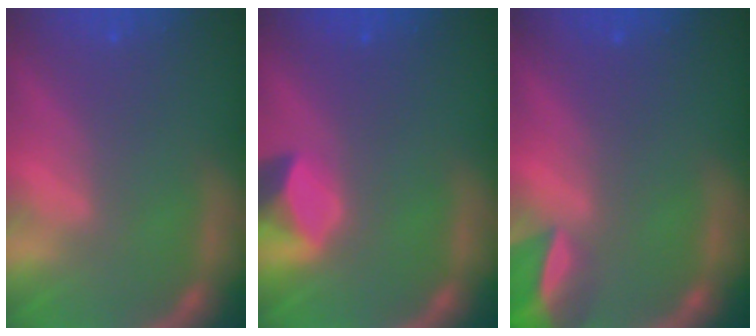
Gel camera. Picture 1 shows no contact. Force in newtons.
{"total": 3.4}
{"total": 5.5}